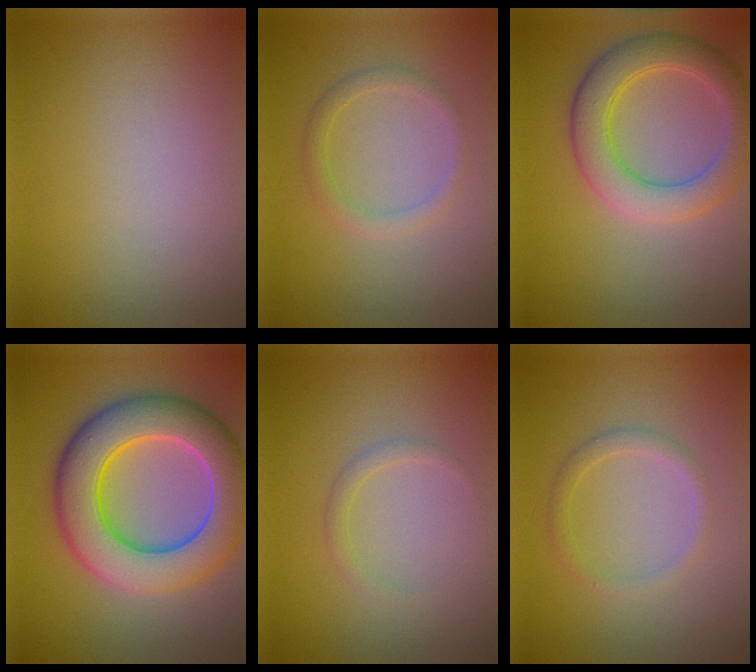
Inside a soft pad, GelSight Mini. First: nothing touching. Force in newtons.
{"total": 1.6, "press": 1.6, "slide": 0.0}
{"total": 5.3, "press": 5.3, "slide": 0.5}
{"total": 10.1, "press": 10.0, "slide": 0.7}
{"total": 1.0, "press": 1.0, "slide": 0.0}
{"total": 1.6, "press": 1.6, "slide": 0.0}